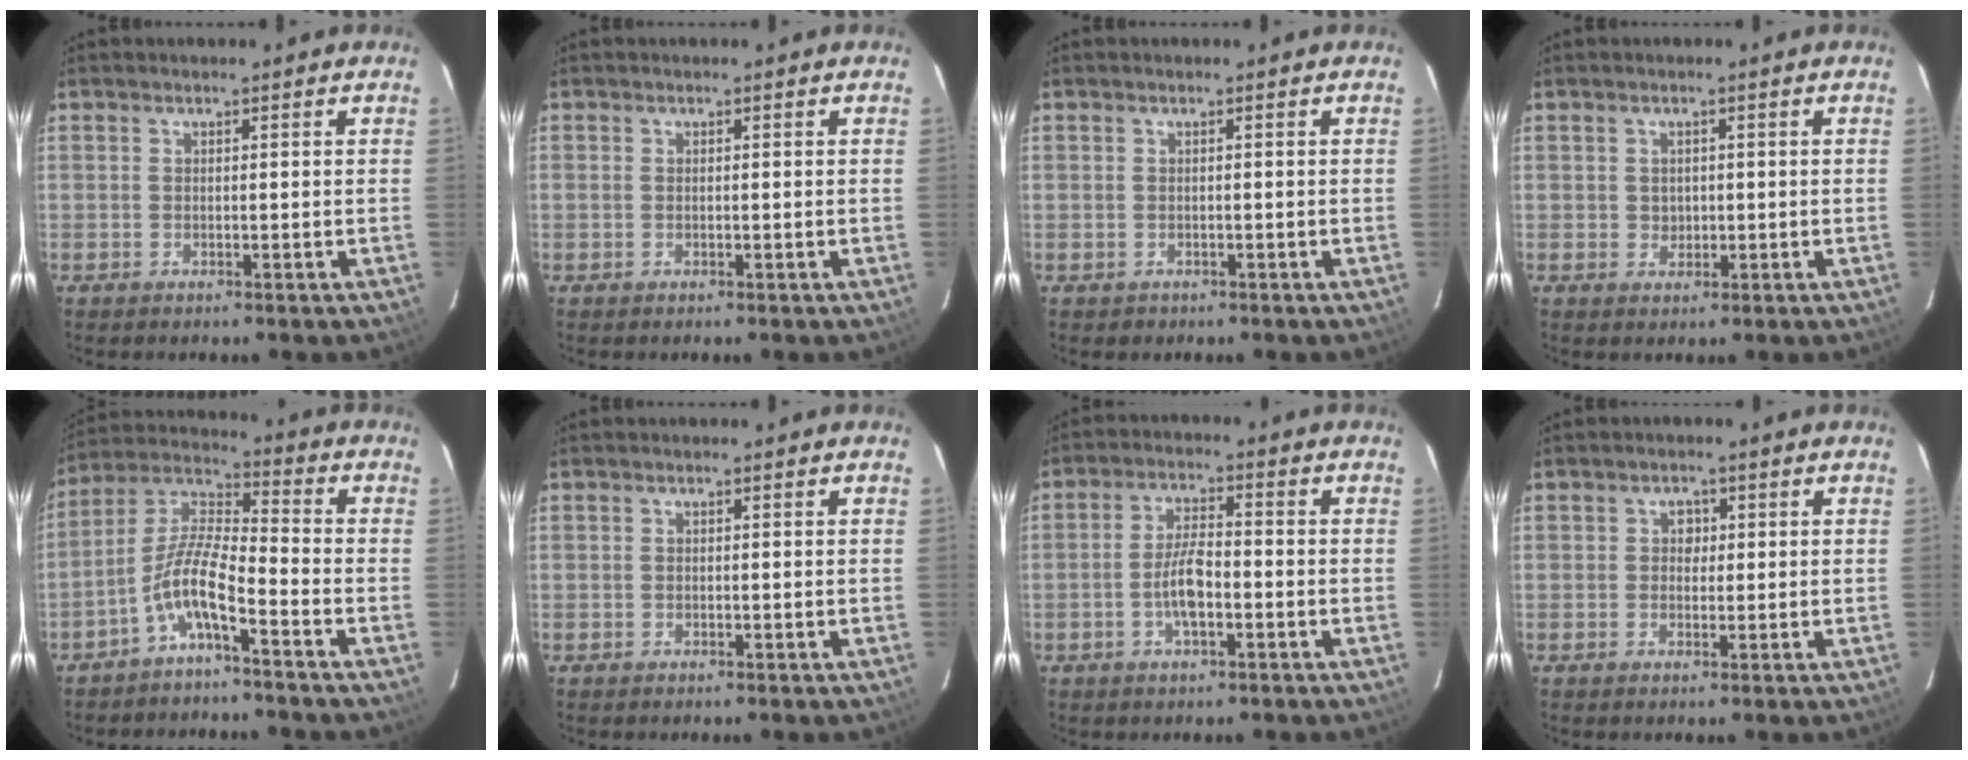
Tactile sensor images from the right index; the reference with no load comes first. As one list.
[{"total": 0.0}, {"total": 1.3, "force": [-0.5, 1.2, -0.1], "torque": [0.002, 0.001, -0.002]}, {"total": 1.8, "force": [0.2, 1.7, 0.4], "torque": [-0.002, 0.005, 0.005]}, {"total": 8.2, "force": [-4.8, 1.4, 6.5], "torque": [-0.148, 0.013, -0.096]}, {"total": 0.0}, {"total": 5.9, "force": [-1.9, 2.1, 5.2], "torque": [-0.105, 0.006, -0.035]}, {"total": 2.0, "force": [0.2, 1.9, 0.6], "torque": [-0.005, 0.008, 0.001]}]